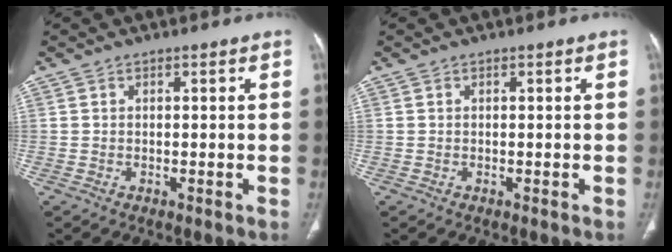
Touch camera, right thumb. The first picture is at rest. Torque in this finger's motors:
{"motor_torque": [0.01, 0.01, -0.01, 0.00, 0.00]}